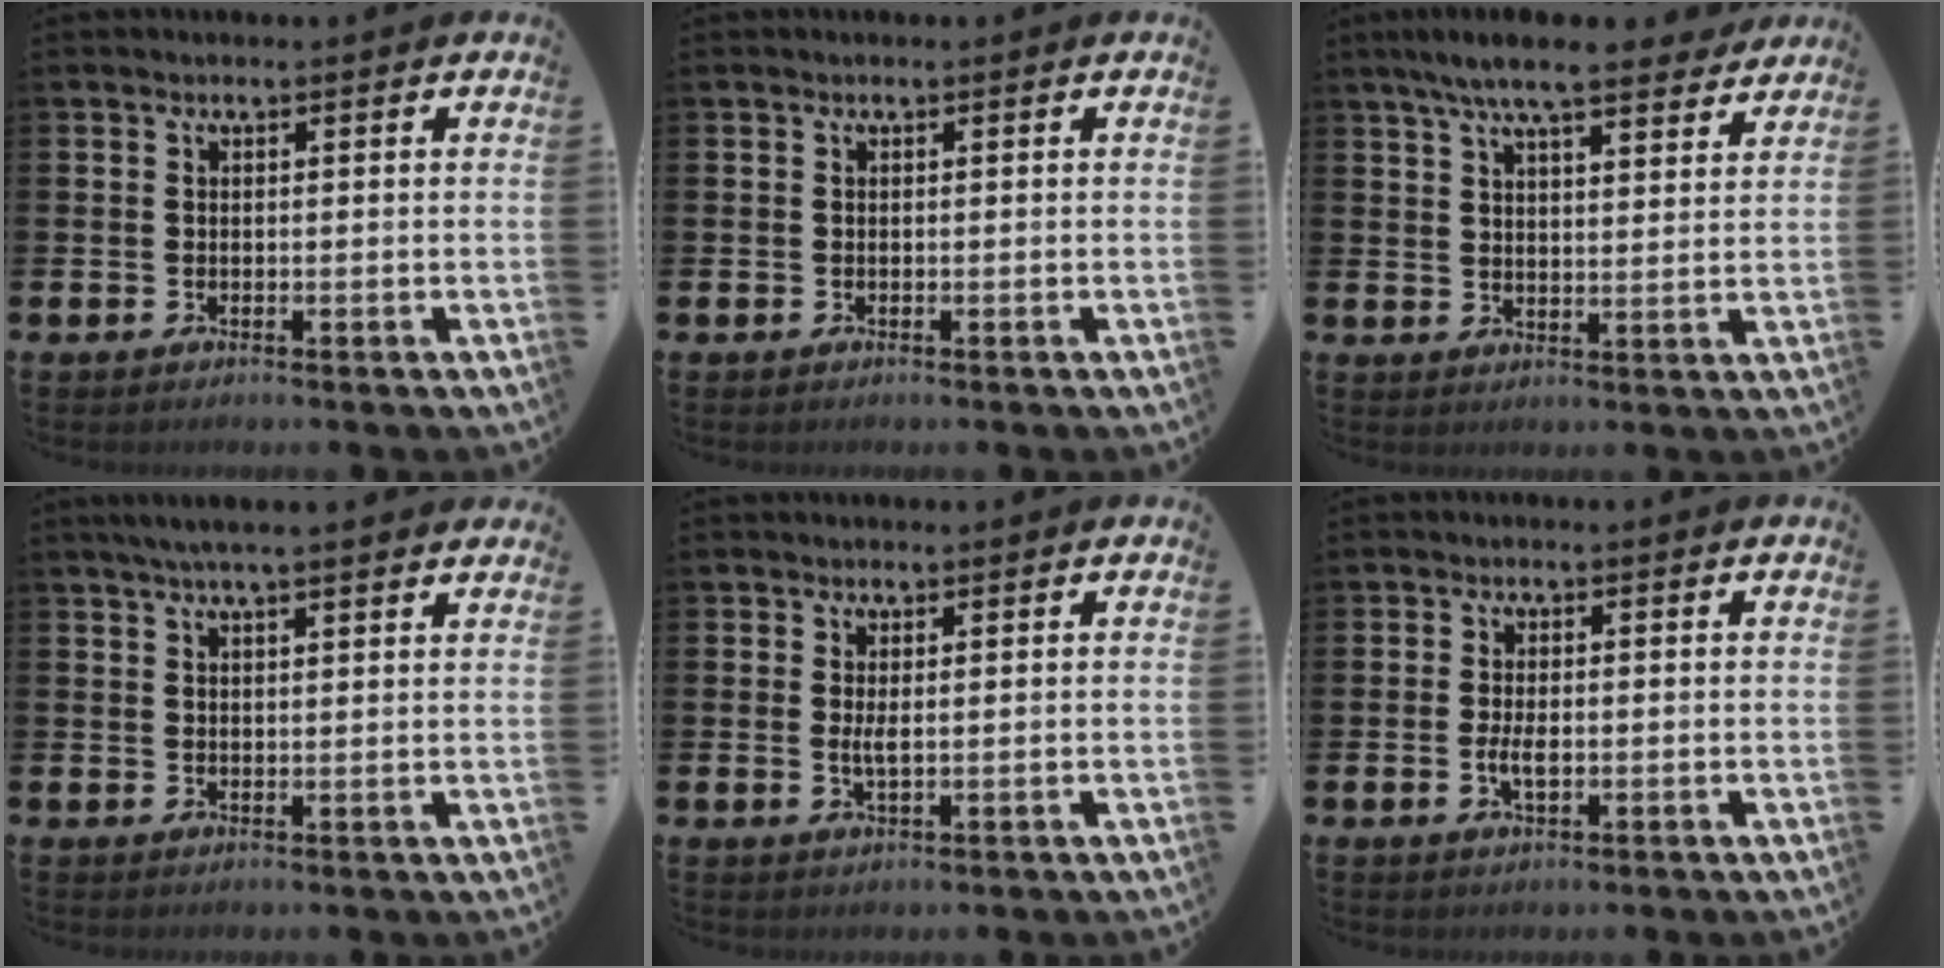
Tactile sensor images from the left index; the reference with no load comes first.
{"total": 0.0}
{"total": 8.1, "force": [7.4, 1.2, 3.2], "torque": [-0.071, -0.031, 0.132]}
{"total": 3.9, "force": [3.5, 0.2, 1.8], "torque": [-0.040, -0.005, 0.063]}
{"total": 1.7, "force": [0.4, 0.4, 1.6], "torque": [-0.027, 0.000, 0.005]}
{"total": 2.6, "force": [-0.3, 1.2, 2.3], "torque": [-0.041, 0.000, -0.007]}